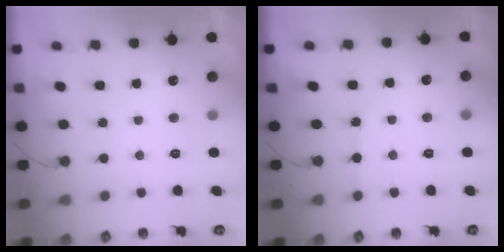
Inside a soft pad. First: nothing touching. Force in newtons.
{"total": 3.7, "press": 3.7, "slide": 0.5}